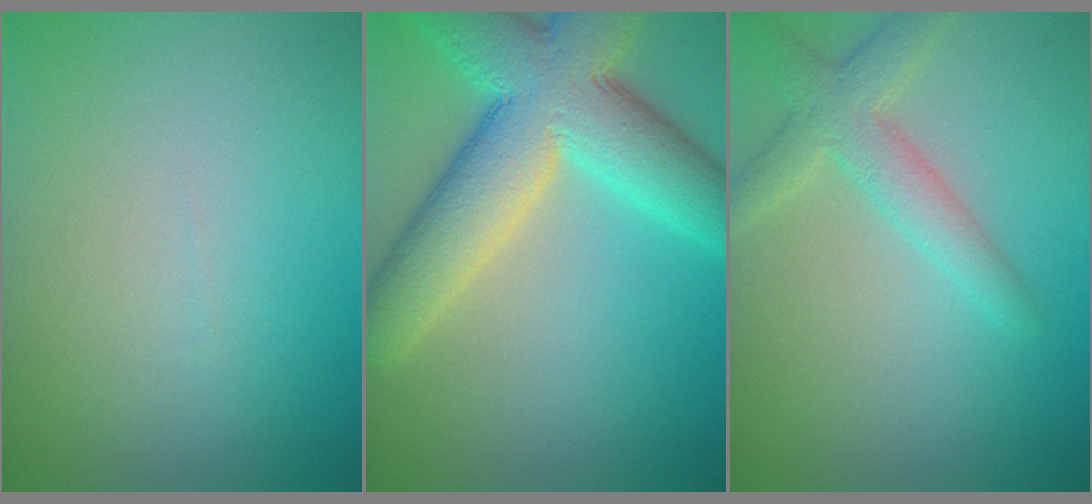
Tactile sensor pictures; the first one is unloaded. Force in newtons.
{"total": 11.0, "press": 10.9, "slide": 0.5}
{"total": 3.3, "press": 3.3, "slide": 0.2}